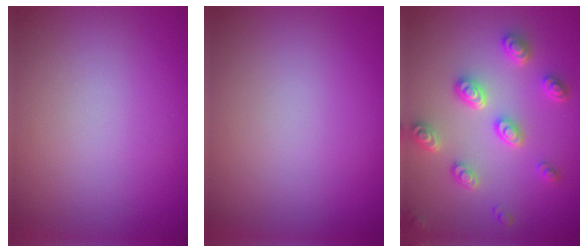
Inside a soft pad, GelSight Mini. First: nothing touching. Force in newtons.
{"total": 0.0}
{"total": 4.4, "press": 3.7, "slide": 2.3}